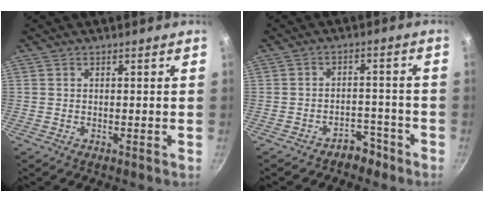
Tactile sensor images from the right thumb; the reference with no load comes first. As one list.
[{"total": 4.3, "force": [-3.3, 2.4, 1.3], "torque": [0.004, 0.042, -0.041]}]